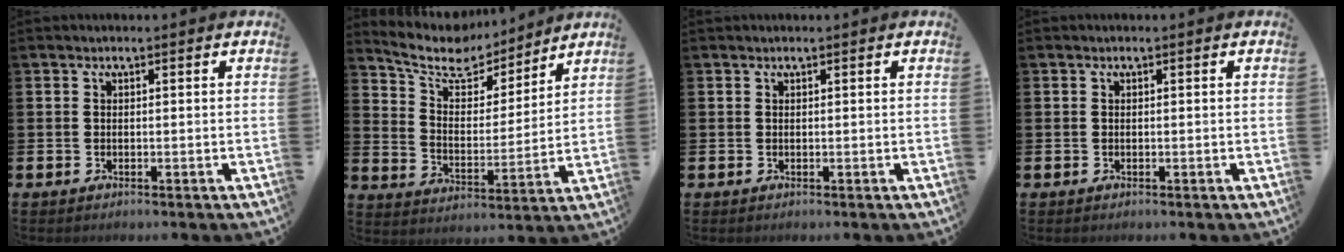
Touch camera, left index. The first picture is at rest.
{"total": 8.7, "force": [7.8, 3.2, 2.1], "torque": [-0.073, -0.059, 0.134]}
{"total": 0.0}
{"total": 0.0}